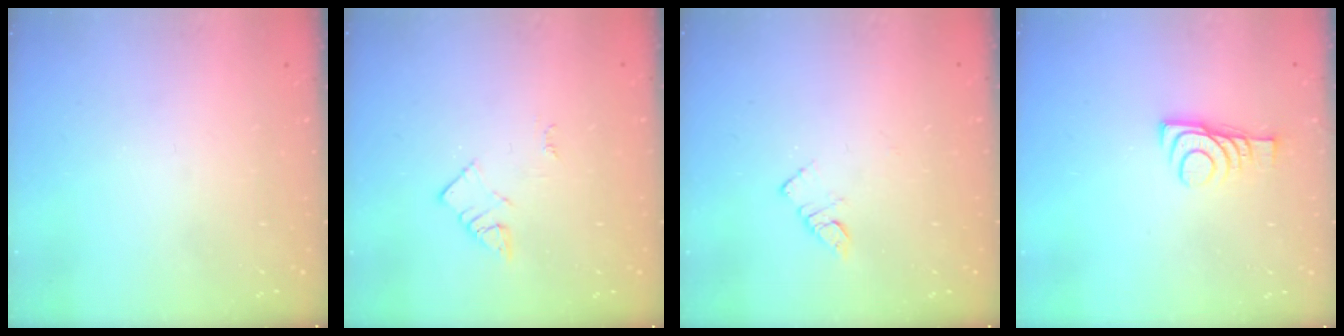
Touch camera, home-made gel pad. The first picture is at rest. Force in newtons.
{"total": 2.3, "press": 2.3, "slide": 0.3}
{"total": 3.9, "press": 3.9, "slide": 0.4}
{"total": 8.9, "press": 8.9, "slide": 0.2}